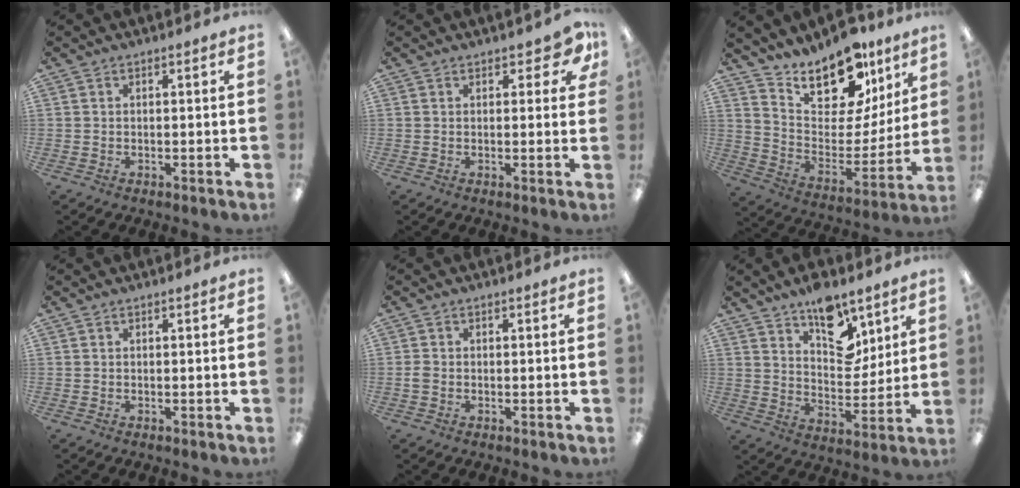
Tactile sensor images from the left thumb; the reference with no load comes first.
{"total": 4.6, "force": [2.7, 2.5, 2.8], "torque": [-0.027, -0.005, 0.045]}
{"total": 18.3, "force": [15.0, 7.9, 6.9], "torque": [-0.118, -0.115, 0.267]}
{"total": 0.0}
{"total": 1.5, "force": [-0.3, 1.2, 0.8], "torque": [-0.014, 0.003, -0.006]}
{"total": 13.4, "force": [8.9, 7.2, 6.9], "torque": [-0.082, -0.056, 0.156]}